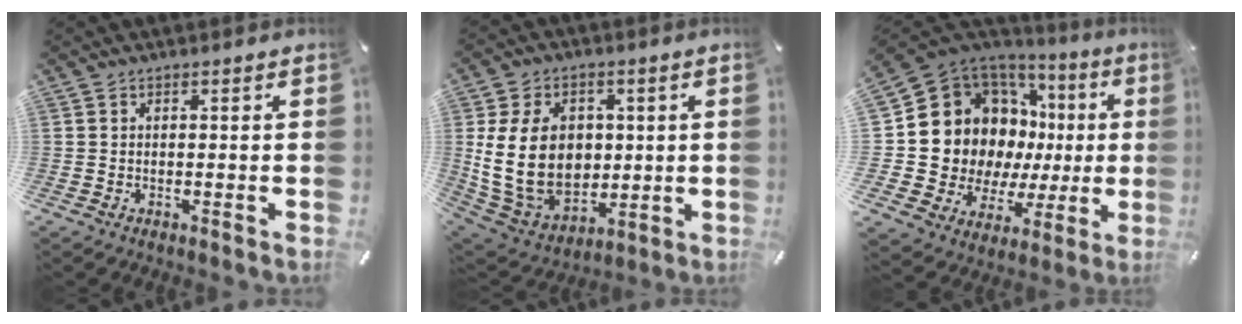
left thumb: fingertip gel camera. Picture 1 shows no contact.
{"total": 17.9, "force": [1.7, 13.8, 11.3], "torque": [-0.235, -0.009, 0.036]}
{"total": 17.6, "force": [4.5, 14.5, 9.0], "torque": [-0.163, -0.057, 0.111]}